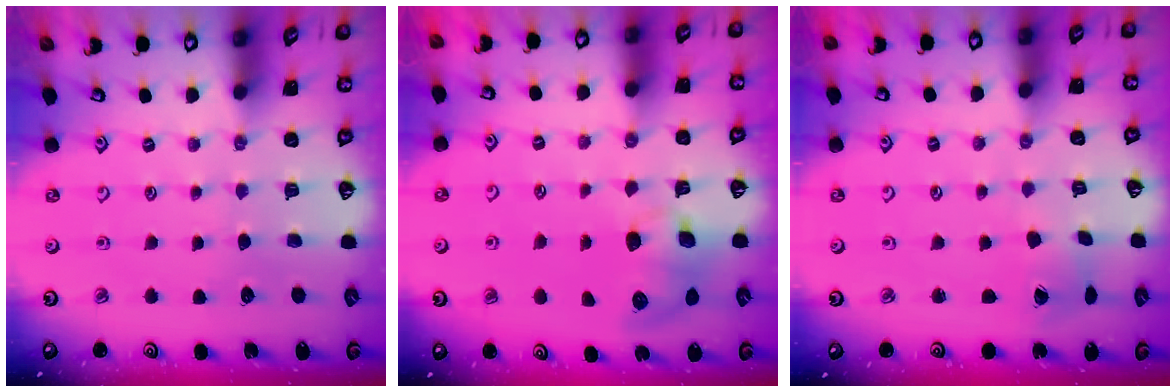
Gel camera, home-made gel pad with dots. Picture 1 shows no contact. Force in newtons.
{"total": 9.4, "press": 9.3, "slide": 0.8}
{"total": 2.8, "press": 2.7, "slide": 0.4}